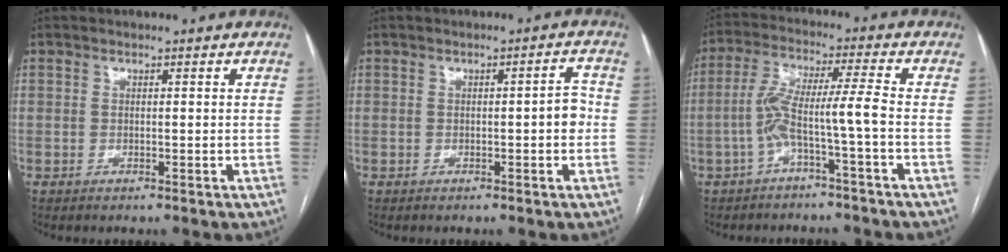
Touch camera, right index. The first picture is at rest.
{"total": 2.9, "force": [-0.5, 0.6, 2.8], "torque": [-0.028, 0.006, -0.010]}
{"total": 7.2, "force": [-2.6, -0.8, 6.7], "torque": [-0.135, 0.028, -0.049]}